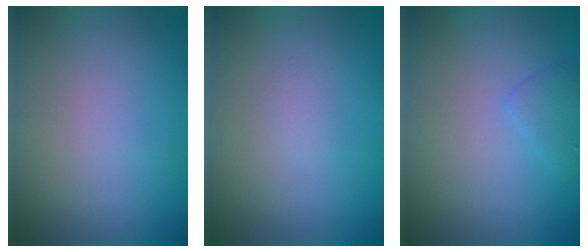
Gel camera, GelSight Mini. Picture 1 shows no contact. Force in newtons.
{"total": 0.5, "press": 0.5, "slide": 0.1}
{"total": 1.3, "press": 1.3, "slide": 0.1}